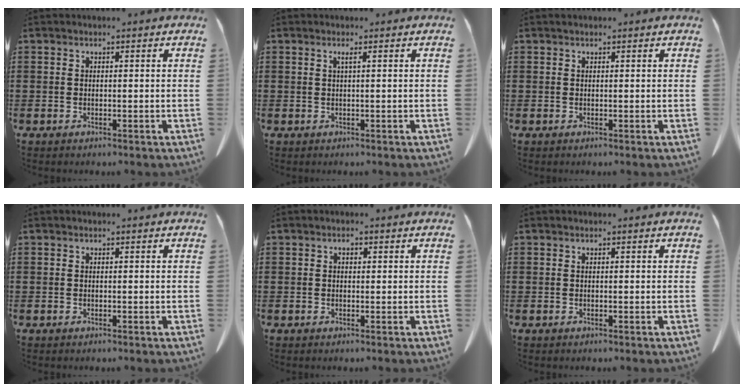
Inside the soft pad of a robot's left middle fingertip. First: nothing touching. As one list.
[{"total": 0.9, "force": [0.3, -0.2, 0.8], "torque": [-0.015, -0.003, 0.005]}, {"total": 0.0}, {"total": 0.0}, {"total": 0.8, "force": [0.2, 0.6, 0.5], "torque": [-0.012, 0.005, 0.002]}, {"total": 0.0}]